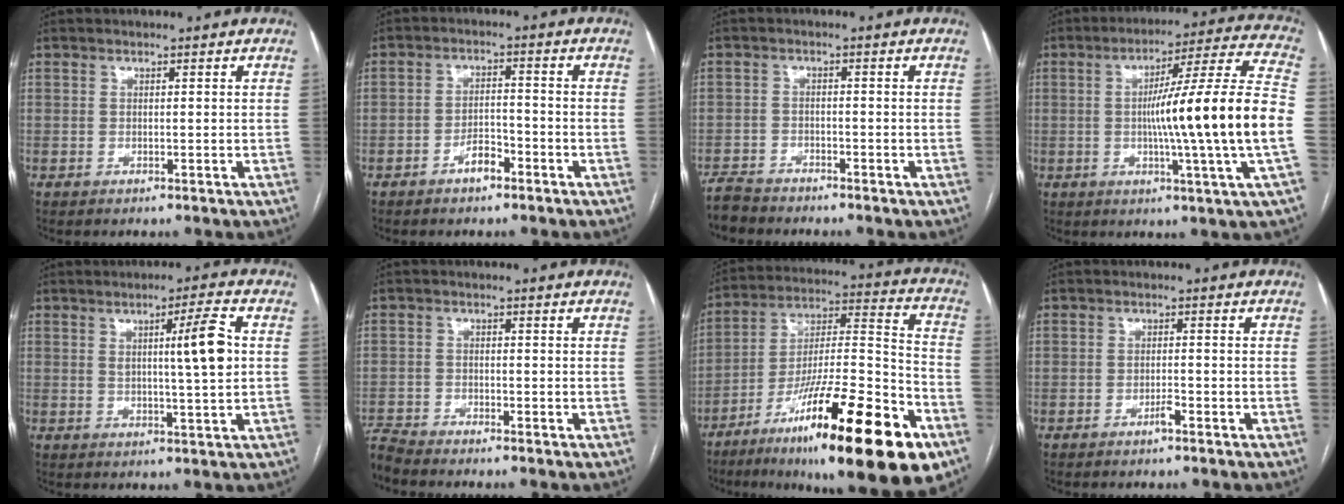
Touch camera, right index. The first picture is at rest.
{"total": 3.8, "force": [-2.5, 1.5, 2.4], "torque": [-0.042, 0.008, -0.045]}
{"total": 3.8, "force": [-3.7, 0.8, 0.2], "torque": [-0.003, -0.011, -0.072]}
{"total": 19.4, "force": [-2.1, -2.2, 19.1], "torque": [-0.278, -0.002, -0.047]}
{"total": 7.1, "force": [1.4, -0.3, 7.0], "torque": [-0.109, -0.002, 0.020]}
{"total": 3.4, "force": [-3.4, -0.5, 0.0], "torque": [-0.002, -0.018, -0.067]}
{"total": 28.6, "force": [-15.4, 3.5, 23.9], "torque": [-0.333, -0.023, -0.248]}
{"total": 1.5, "force": [-1.0, 0.1, 1.1], "torque": [-0.021, 0.000, -0.018]}